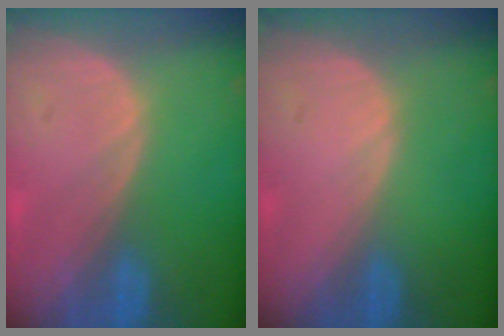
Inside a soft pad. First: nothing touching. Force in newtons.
{"total": 0.0}